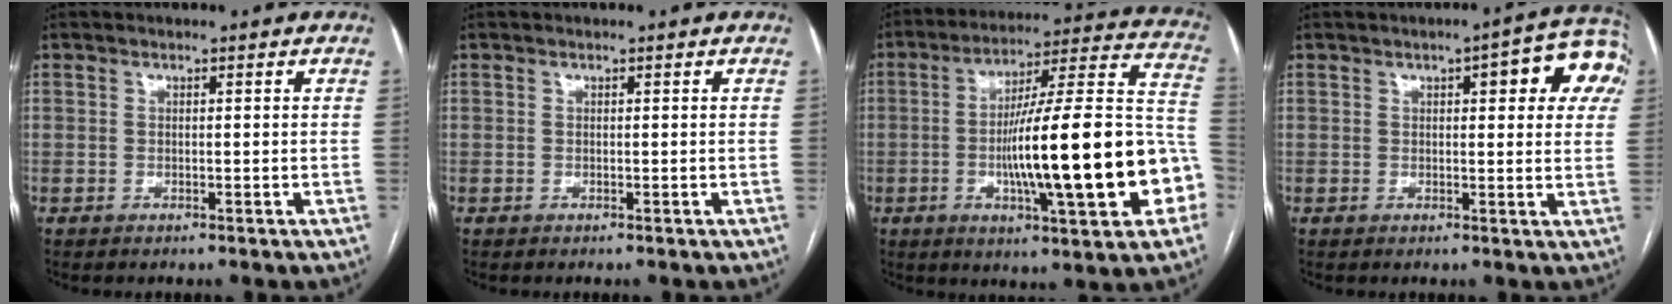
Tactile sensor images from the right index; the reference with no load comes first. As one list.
[{"total": 0.0}, {"total": 25.1, "force": [-5.7, 2.8, 24.3], "torque": [-0.311, 0.020, -0.082]}, {"total": 10.1, "force": [3.6, 2.5, 9.1], "torque": [-0.101, 0.021, 0.035]}]